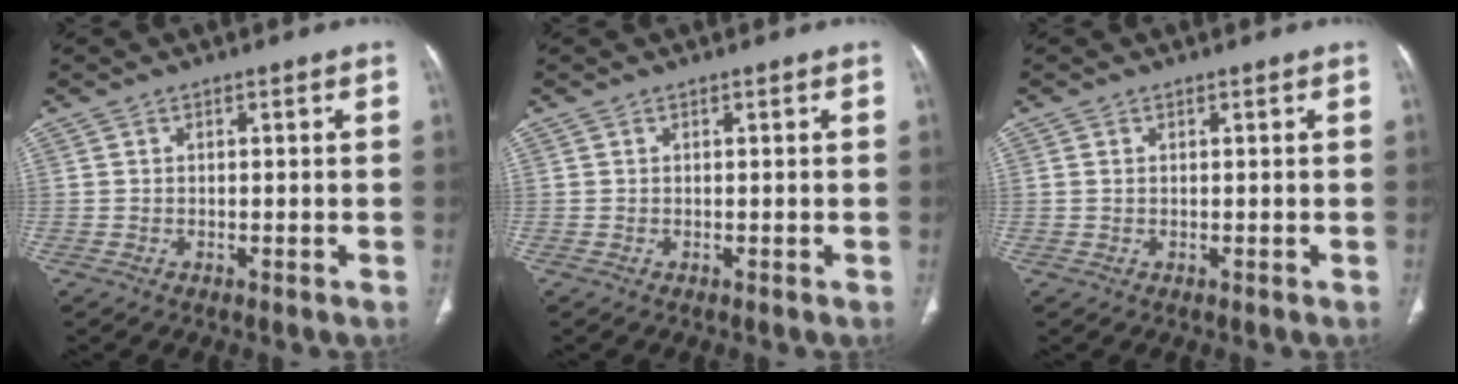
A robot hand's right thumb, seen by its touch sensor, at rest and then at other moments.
{"total": 0.0}
{"total": 0.7, "force": [0.2, 0.4, 0.5], "torque": [-0.018, 0.005, 0.010]}